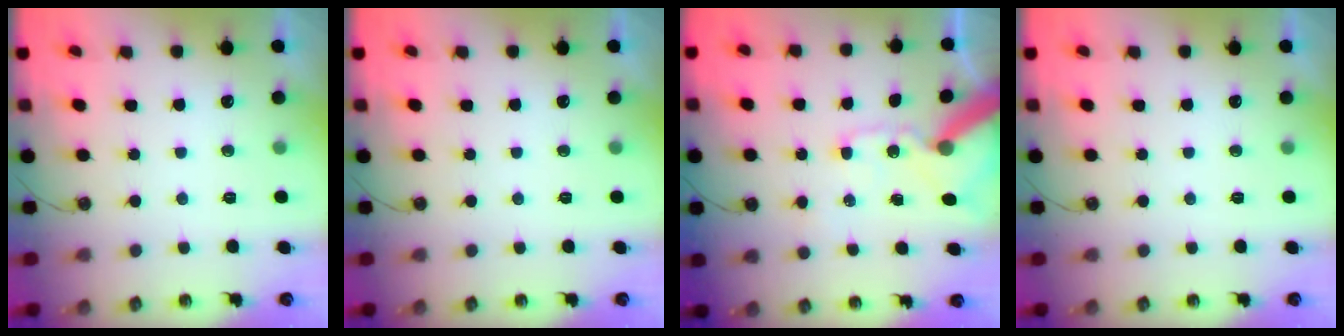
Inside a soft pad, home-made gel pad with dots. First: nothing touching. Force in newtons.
{"total": 0.0}
{"total": 14.0, "press": 13.8, "slide": 2.5}
{"total": 0.0}